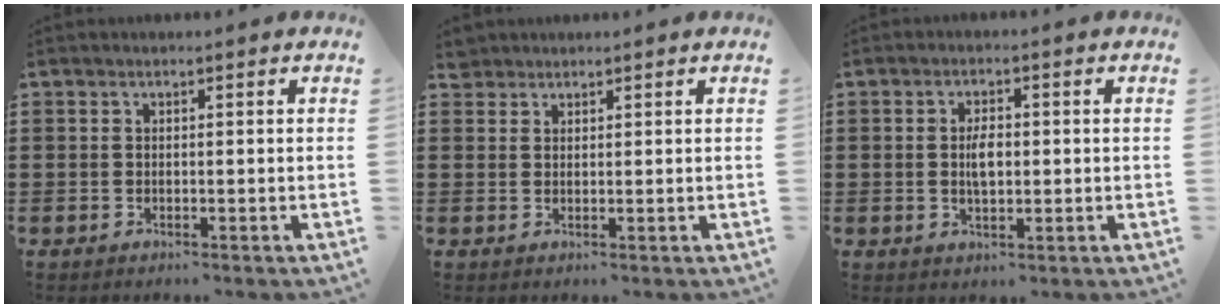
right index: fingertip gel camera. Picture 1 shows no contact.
{"total": 1.9, "force": [1.7, 0.9, -0.1], "torque": [-0.004, 0.007, 0.034]}
{"total": 3.6, "force": [0.1, 1.7, 3.2], "torque": [-0.053, 0.002, -0.002]}